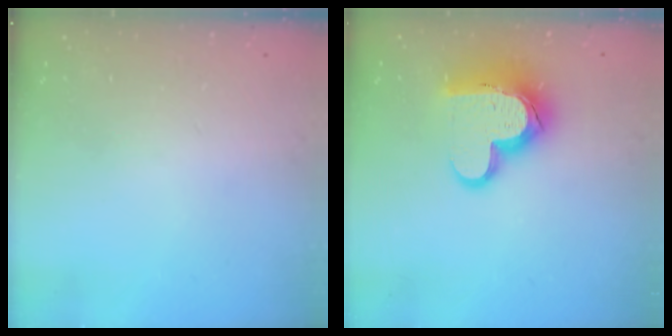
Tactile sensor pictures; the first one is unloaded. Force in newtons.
{"total": 15.5, "press": 15.5, "slide": 1.3}